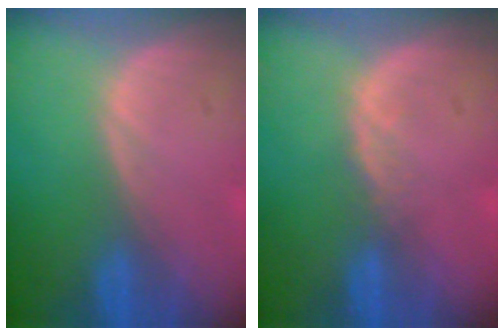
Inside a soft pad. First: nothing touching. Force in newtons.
{"total": 1.1, "press": 1.1, "slide": 0.2}